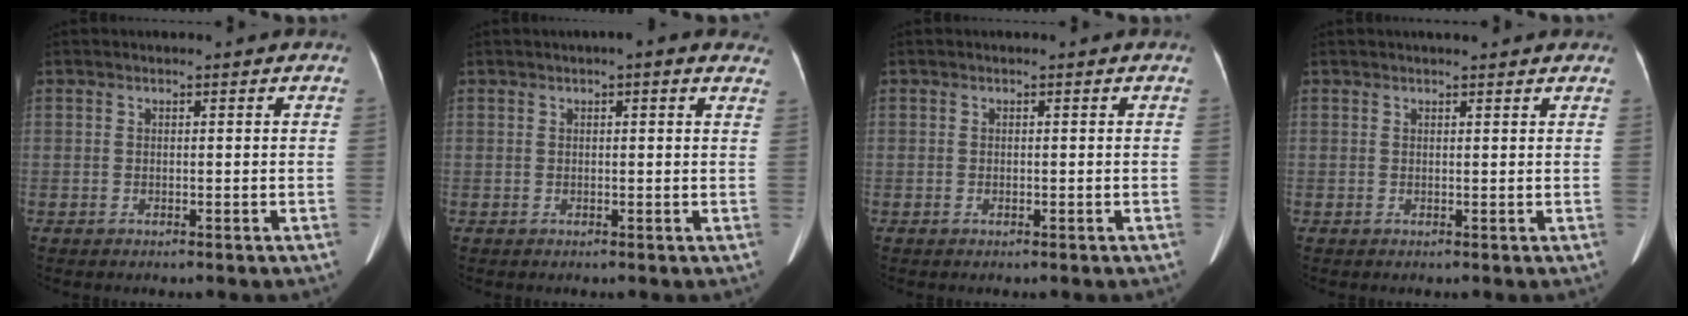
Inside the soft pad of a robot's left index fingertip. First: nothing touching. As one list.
[{"total": 4.2, "force": [2.9, 0.9, 2.9], "torque": [-0.022, 0.017, 0.022]}, {"total": 0.0}, {"total": 5.1, "force": [4.5, 1.1, 2.3], "torque": [-0.025, 0.023, 0.049]}]